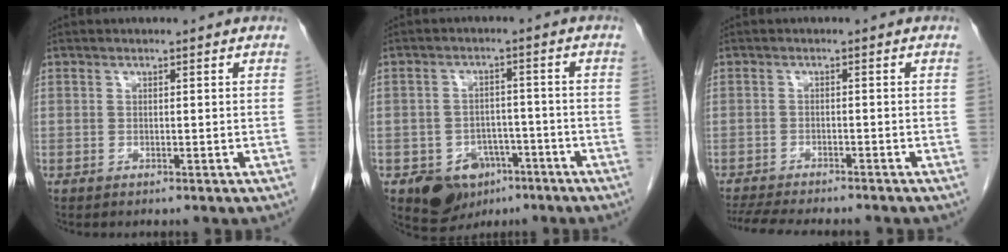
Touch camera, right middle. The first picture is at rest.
{"total": 7.6, "force": [-4.2, 5.6, 2.8], "torque": [-0.043, 0.009, -0.057]}
{"total": 11.8, "force": [-10.5, 1.7, 5.1], "torque": [-0.083, -0.017, -0.146]}